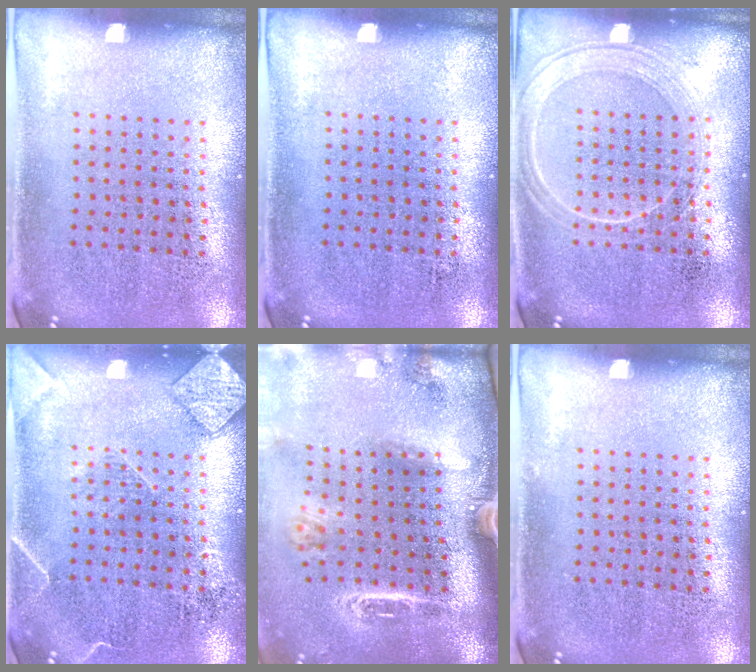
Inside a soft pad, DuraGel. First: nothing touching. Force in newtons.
{"total": 0.0}
{"total": 2.2, "press": 2.1, "slide": 0.4}
{"total": 2.3, "press": 2.3, "slide": 0.3}
{"total": 3.0, "press": 2.1, "slide": 2.1}
{"total": 0.0}